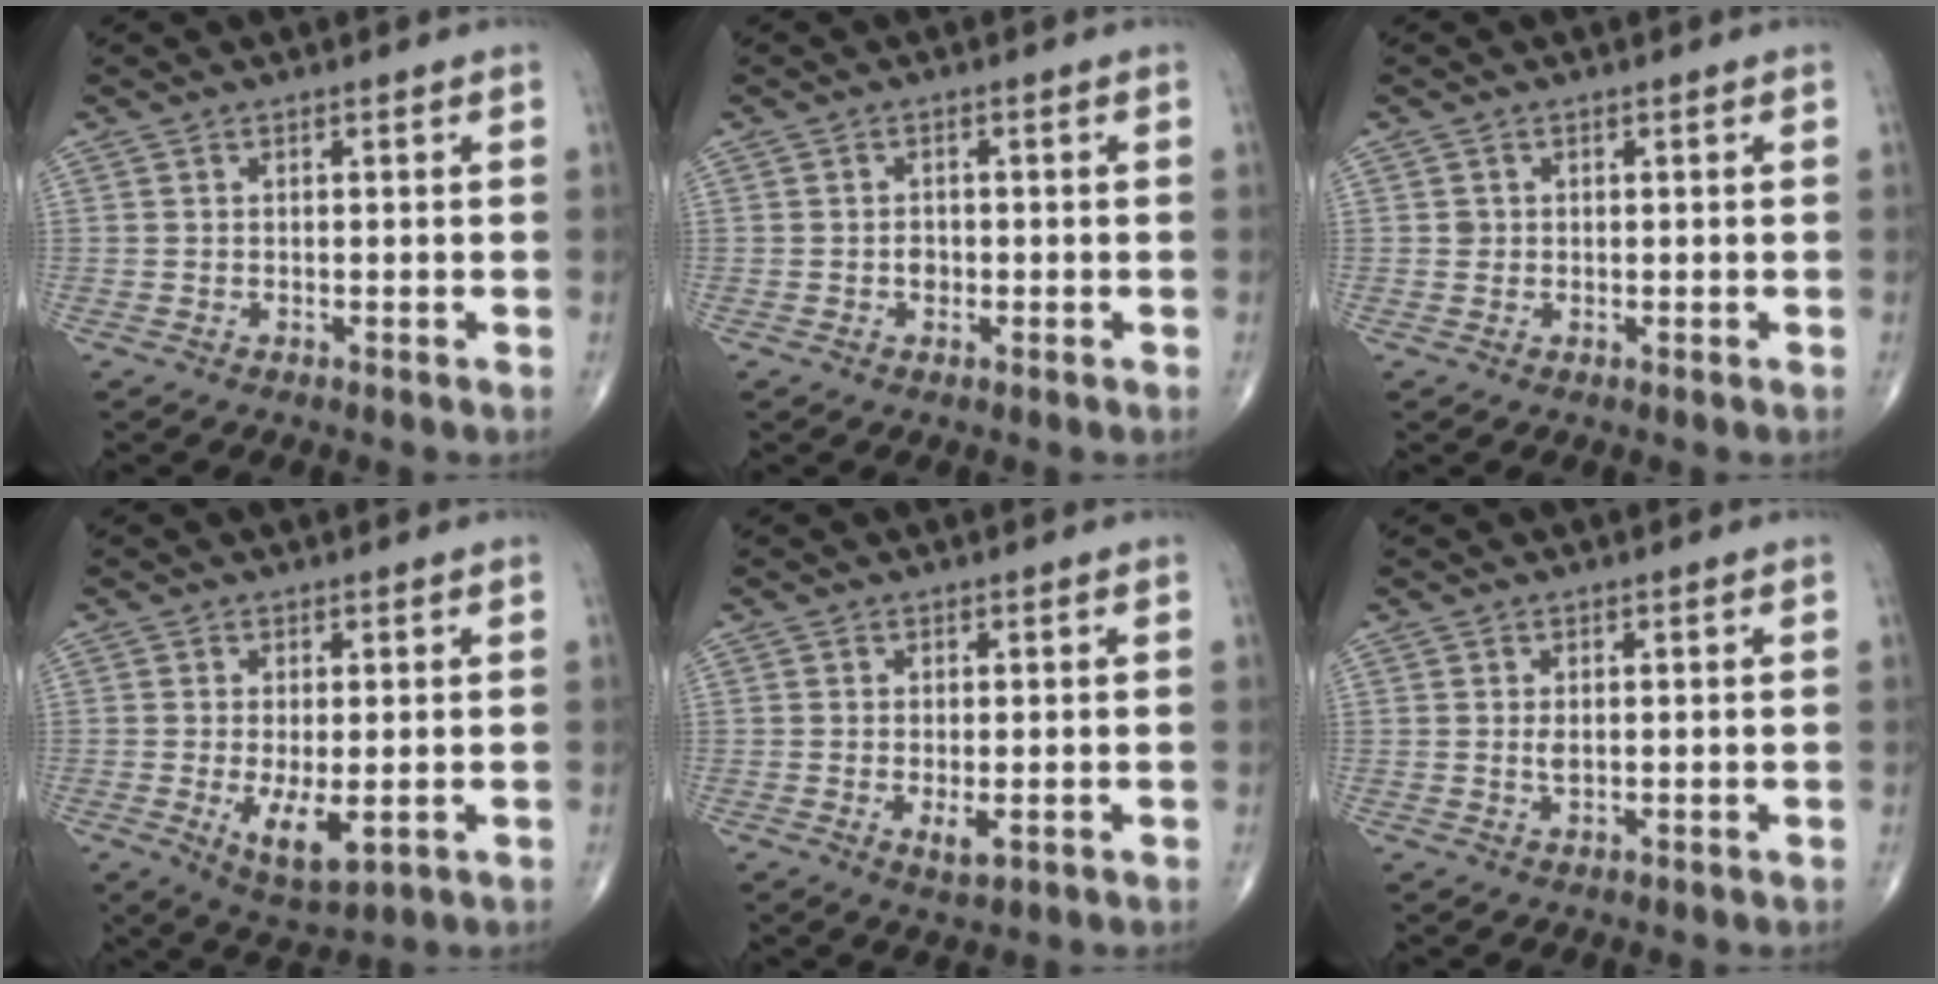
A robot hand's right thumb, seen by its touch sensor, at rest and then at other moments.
{"total": 1.6, "force": [-0.4, 1.3, 0.9], "torque": [-0.008, 0.005, -0.007]}
{"total": 1.0, "force": [0.1, 1.0, 0.3], "torque": [0.001, 0.001, 0.003]}
{"total": 6.5, "force": [-1.2, 2.6, 5.9], "torque": [-0.099, -0.019, -0.010]}
{"total": 2.5, "force": [-0.6, 0.9, 2.3], "torque": [-0.039, -0.007, -0.007]}
{"total": 1.4, "force": [0.2, 0.6, 1.2], "torque": [-0.023, -0.004, 0.006]}